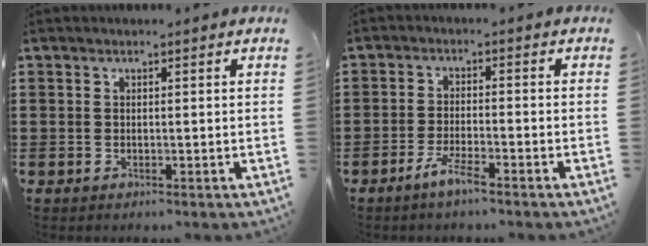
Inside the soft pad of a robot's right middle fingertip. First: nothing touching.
{"total": 3.7, "force": [-2.6, 0.2, 2.6], "torque": [-0.057, -0.003, -0.049]}